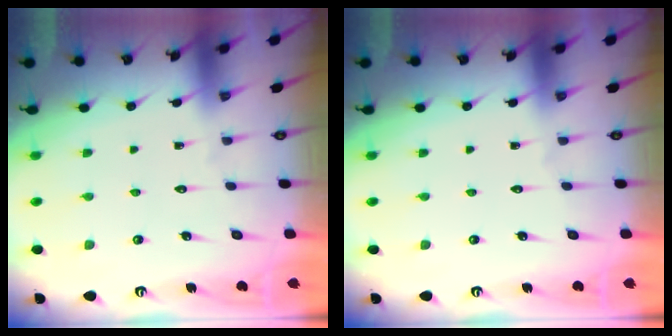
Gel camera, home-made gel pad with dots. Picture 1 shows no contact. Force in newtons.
{"total": 0.0}